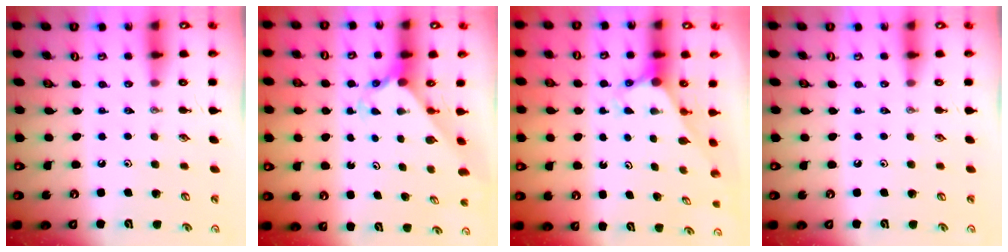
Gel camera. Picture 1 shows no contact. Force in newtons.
{"total": 2.4, "press": 2.4, "slide": 0.2}
{"total": 2.9, "press": 2.9, "slide": 0.0}
{"total": 0.0}